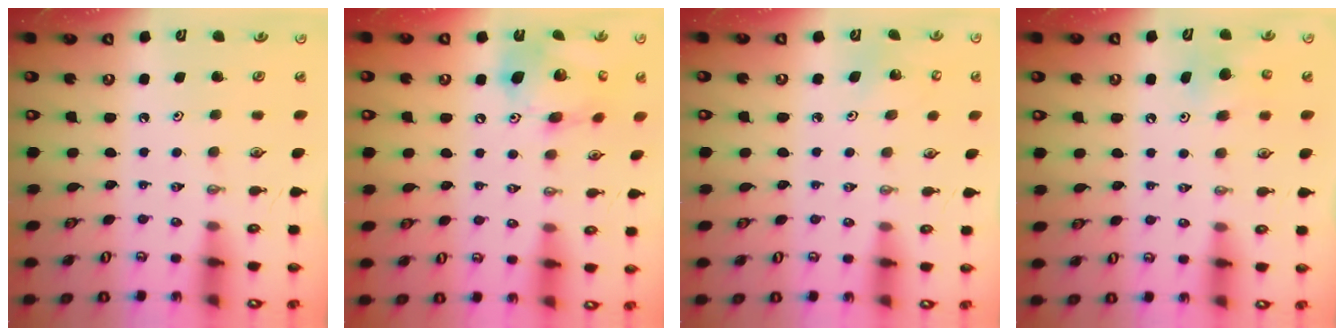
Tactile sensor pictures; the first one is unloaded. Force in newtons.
{"total": 16.5, "press": 16.2, "slide": 3.1}
{"total": 3.8, "press": 3.8, "slide": 0.2}
{"total": 4.9, "press": 4.5, "slide": 1.7}